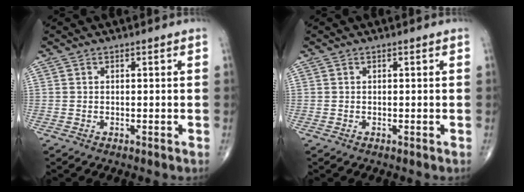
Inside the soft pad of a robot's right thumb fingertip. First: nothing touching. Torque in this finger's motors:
{"motor_torque": [0.01, 0.01, 0.00, 0.00, 0.00]}